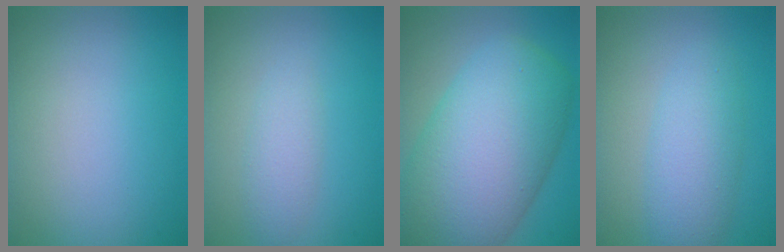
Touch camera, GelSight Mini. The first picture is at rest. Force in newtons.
{"total": 2.0, "press": 2.0, "slide": 0.1}
{"total": 13.6, "press": 13.6, "slide": 0.3}
{"total": 3.9, "press": 3.9, "slide": 0.2}